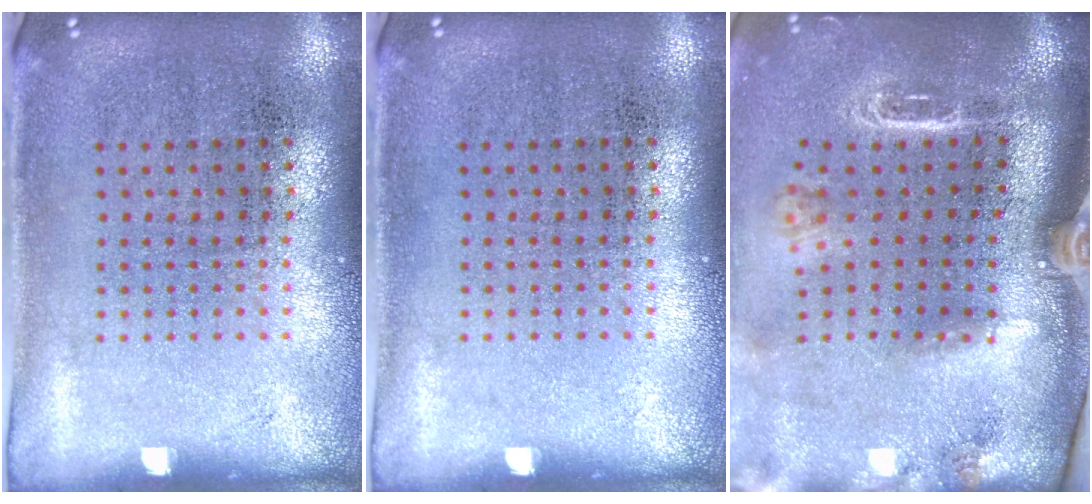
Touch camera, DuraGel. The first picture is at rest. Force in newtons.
{"total": 0.0}
{"total": 2.6, "press": 1.9, "slide": 1.7}